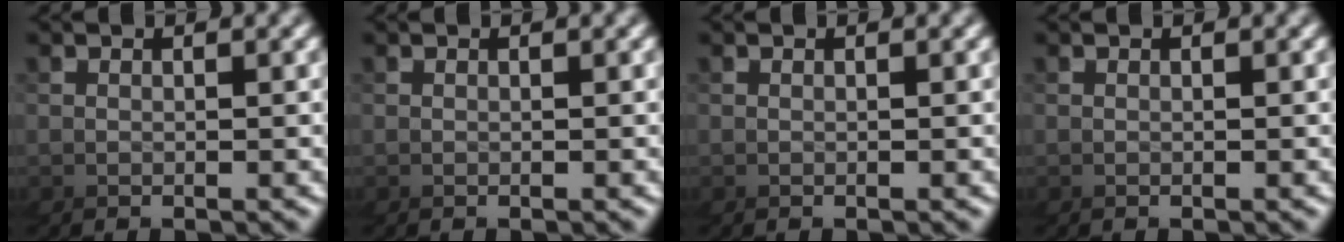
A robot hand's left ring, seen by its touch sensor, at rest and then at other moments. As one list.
[{"total": 0.0}, {"total": 0.0}, {"total": 0.0}]